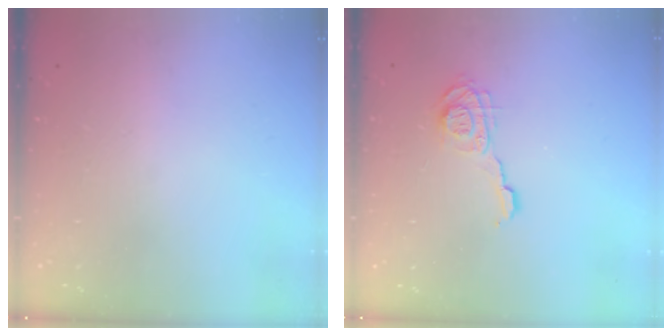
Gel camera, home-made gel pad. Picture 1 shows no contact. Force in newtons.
{"total": 9.6, "press": 9.6, "slide": 0.5}